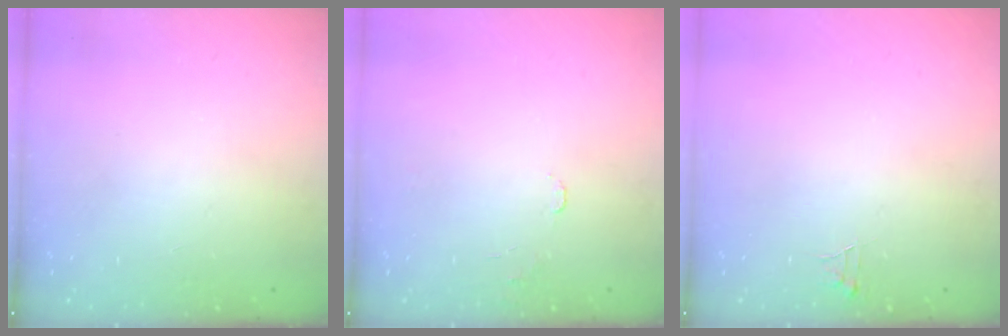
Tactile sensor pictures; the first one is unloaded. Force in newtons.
{"total": 4.6, "press": 4.6, "slide": 0.5}
{"total": 4.0, "press": 4.0, "slide": 0.4}